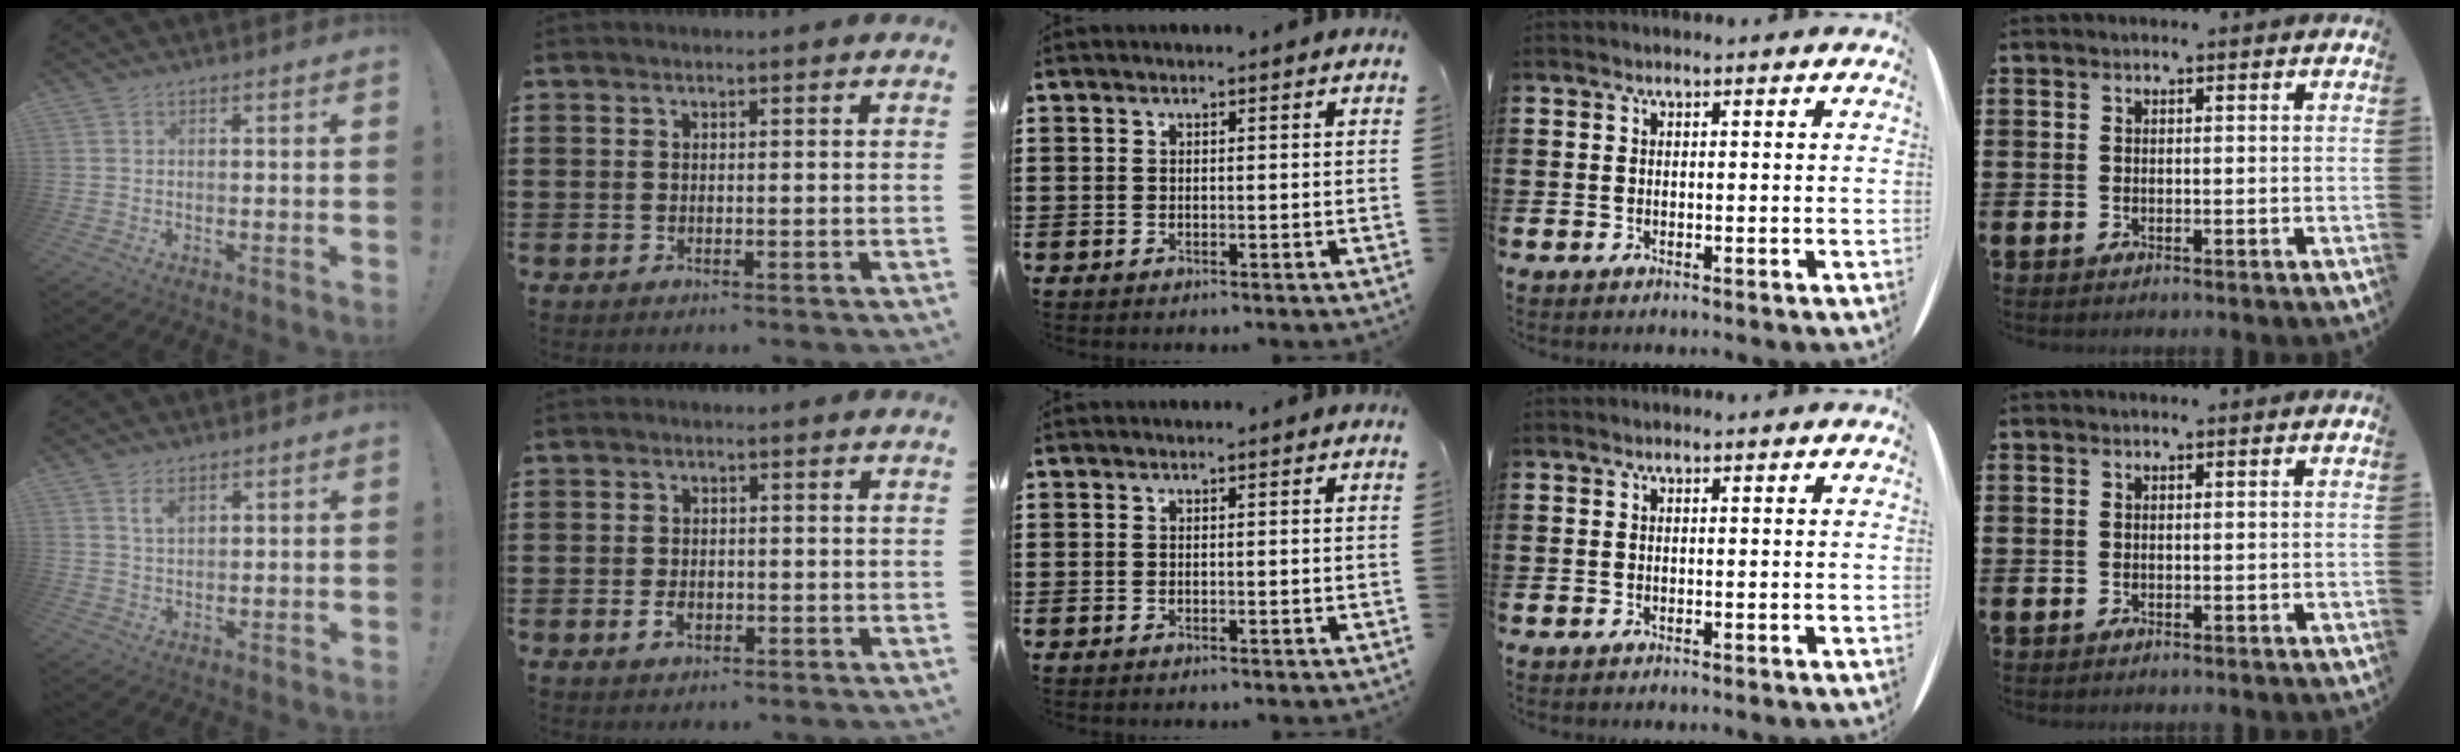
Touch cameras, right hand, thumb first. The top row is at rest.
{"thumb": {"total": 3.6, "force": [2.4, 1.8, 2.0], "torque": [-0.029, -0.008, 0.042]}, "index": {"total": 2.2, "force": [-1.0, 1.2, 1.5], "torque": [-0.030, -0.001, -0.019]}}